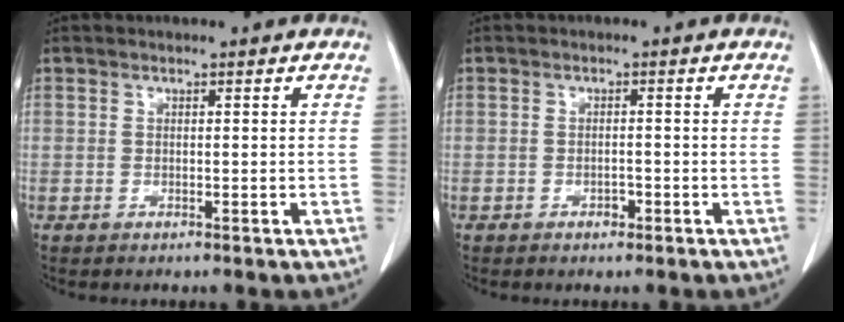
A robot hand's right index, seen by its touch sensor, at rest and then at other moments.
{"total": 1.1, "force": [-0.7, 0.6, 0.7], "torque": [-0.009, 0.001, -0.008]}